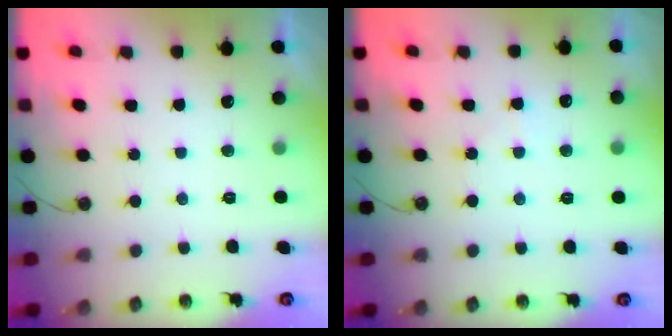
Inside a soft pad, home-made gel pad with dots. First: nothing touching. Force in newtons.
{"total": 3.7, "press": 3.7, "slide": 0.5}